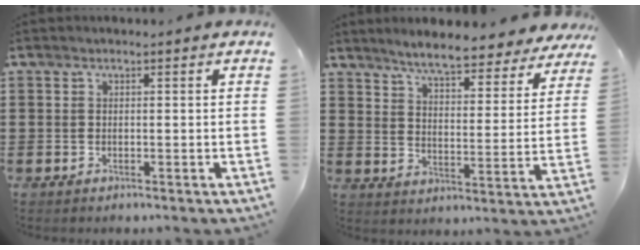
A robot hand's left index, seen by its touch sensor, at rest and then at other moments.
{"total": 6.3, "force": [5.9, 0.0, 2.3], "torque": [-0.062, -0.039, 0.099]}